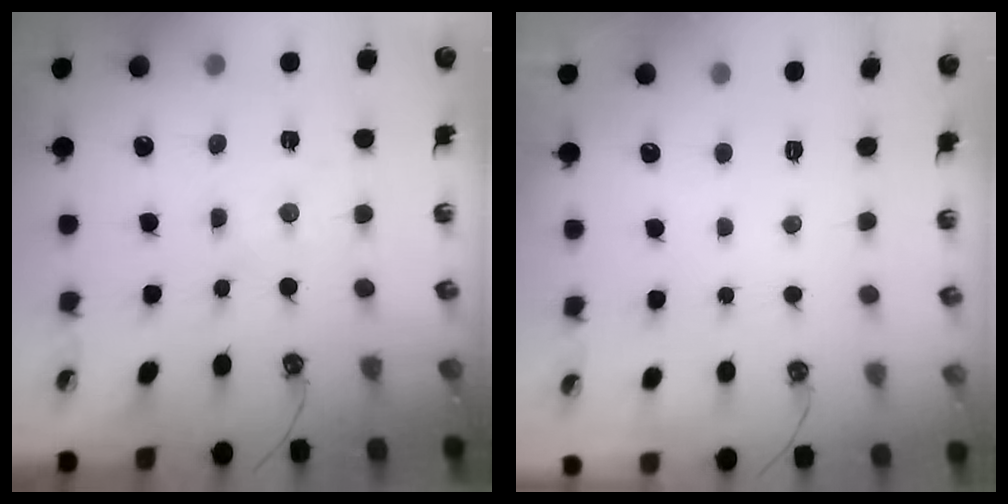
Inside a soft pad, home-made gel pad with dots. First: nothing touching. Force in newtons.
{"total": 0.0}